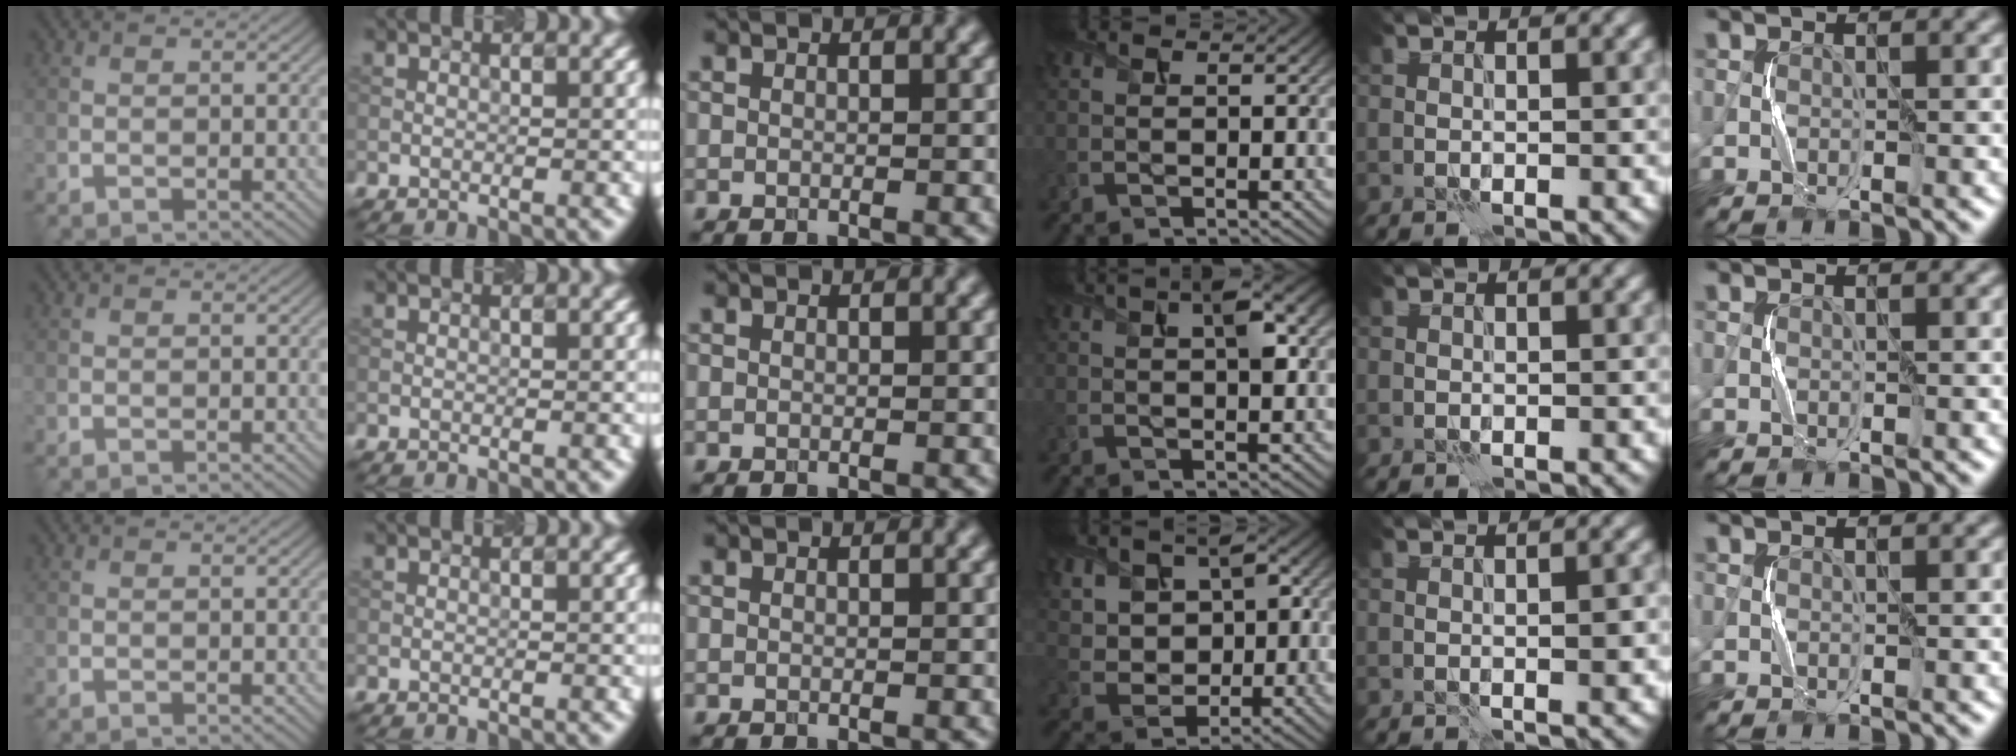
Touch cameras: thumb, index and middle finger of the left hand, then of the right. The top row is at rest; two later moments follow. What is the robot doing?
{"motion": "squeeze", "object": "air blower"}